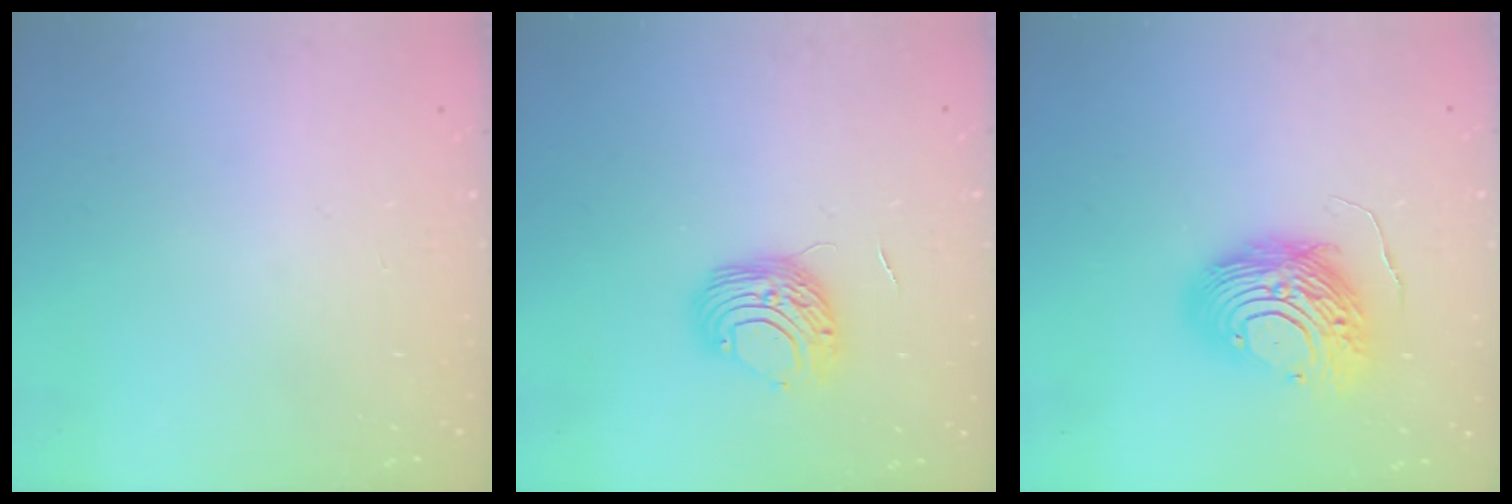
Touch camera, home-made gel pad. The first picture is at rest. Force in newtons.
{"total": 9.3, "press": 9.3, "slide": 0.5}
{"total": 12.2, "press": 12.2, "slide": 1.2}